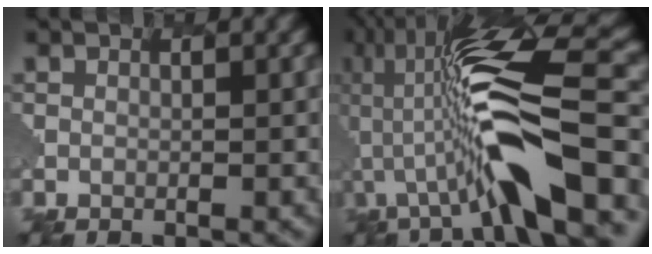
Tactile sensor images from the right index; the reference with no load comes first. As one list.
[{"total": 8.5, "force": [-1.1, 1.3, 8.4], "torque": [-0.179, 0.045, -0.051]}]